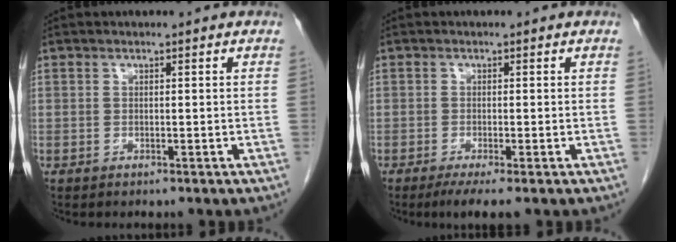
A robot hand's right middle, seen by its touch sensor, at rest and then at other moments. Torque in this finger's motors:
{"motor_torque": [0.47, -0.24, 0.17, 0.05]}